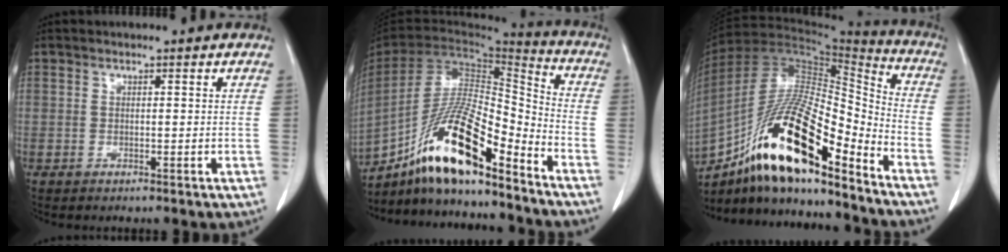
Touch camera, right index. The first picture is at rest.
{"total": 18.4, "force": [-13.0, 2.7, 12.7], "torque": [-0.253, -0.001, -0.237]}
{"total": 22.2, "force": [-14.1, 4.4, 16.6], "torque": [-0.312, -0.006, -0.250]}